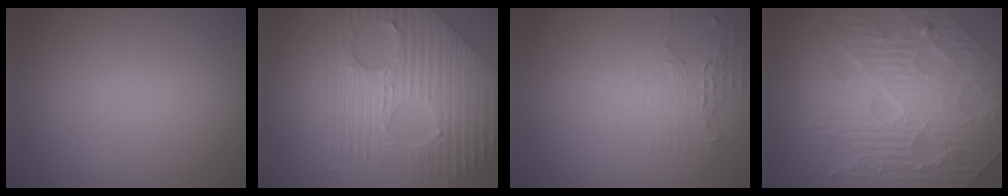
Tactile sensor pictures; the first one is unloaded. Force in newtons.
{"total": 7.3, "press": 6.1, "slide": 4.0}
{"total": 2.2, "press": 1.6, "slide": 1.5}
{"total": 11.6, "press": 7.6, "slide": 8.8}